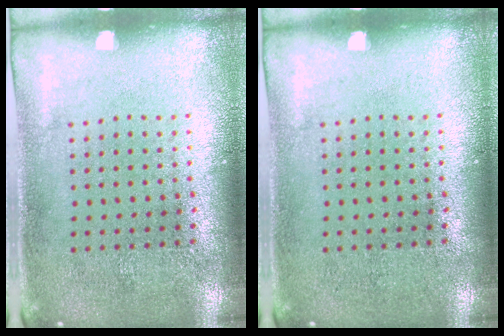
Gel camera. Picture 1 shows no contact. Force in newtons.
{"total": 0.0}